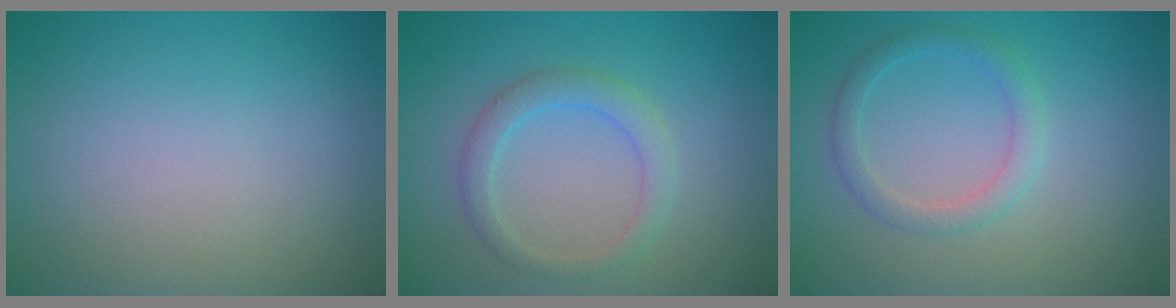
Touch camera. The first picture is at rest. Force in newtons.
{"total": 2.4, "press": 2.4, "slide": 0.2}
{"total": 2.0, "press": 2.0, "slide": 0.0}